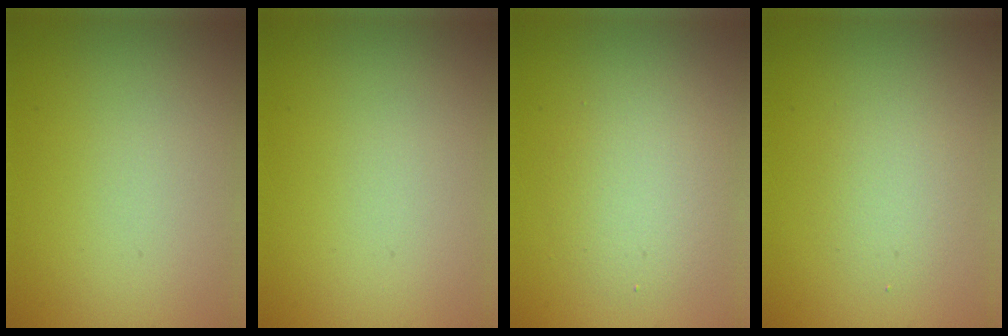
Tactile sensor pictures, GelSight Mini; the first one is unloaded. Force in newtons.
{"total": 0.0}
{"total": 3.4, "press": 3.4, "slide": 0.3}
{"total": 2.0, "press": 2.0, "slide": 0.2}